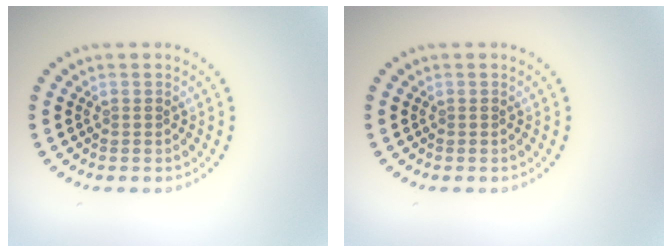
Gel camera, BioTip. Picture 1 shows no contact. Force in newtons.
{"total": 0.0}